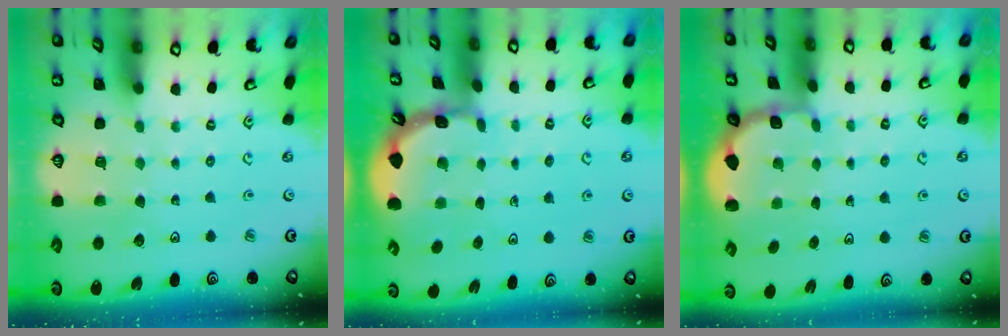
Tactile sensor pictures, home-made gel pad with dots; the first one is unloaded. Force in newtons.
{"total": 1.7, "press": 1.7, "slide": 0.1}
{"total": 1.8, "press": 1.6, "slide": 0.7}